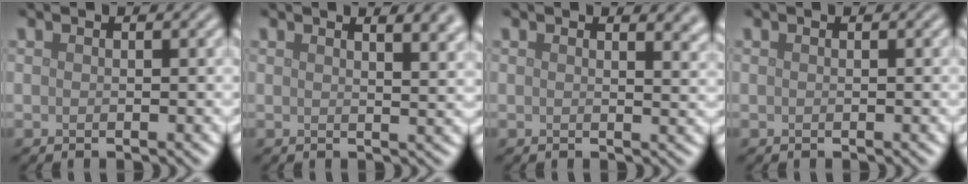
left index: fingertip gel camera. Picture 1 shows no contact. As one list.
[{"total": 5.6, "force": [3.4, 2.3, 3.8], "torque": [-0.015, 0.028, 0.027]}, {"total": 3.0, "force": [2.1, 1.3, 1.7], "torque": [-0.007, 0.002, 0.025]}, {"total": 0.0}]